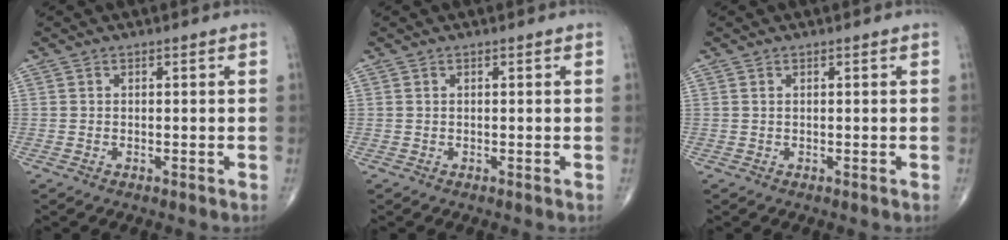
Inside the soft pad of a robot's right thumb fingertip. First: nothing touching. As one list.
[{"total": 0.0}, {"total": 0.0}]